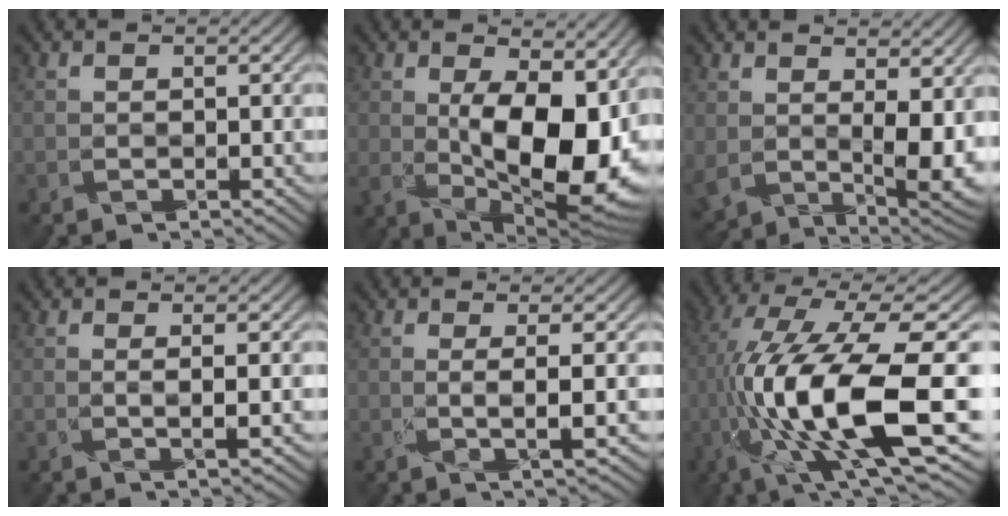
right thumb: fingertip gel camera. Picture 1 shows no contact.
{"total": 14.4, "force": [0.1, 7.5, 12.3], "torque": [-0.189, -0.021, 0.005]}
{"total": 8.7, "force": [1.7, 4.9, 7.0], "torque": [-0.143, -0.033, 0.050]}
{"total": 1.2, "force": [-0.1, 0.0, 1.2], "torque": [-0.014, 0.007, -0.007]}
{"total": 2.1, "force": [-0.2, -0.1, 2.1], "torque": [-0.034, 0.005, -0.005]}
{"total": 17.2, "force": [-4.1, 5.3, 15.9], "torque": [-0.306, 0.002, -0.063]}